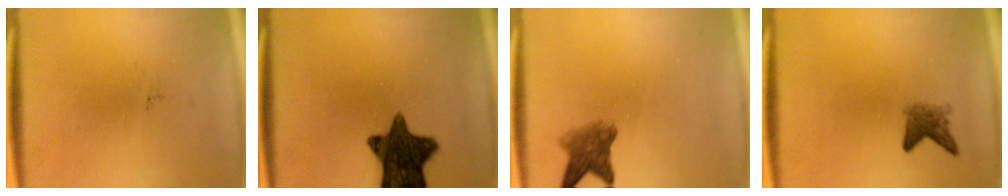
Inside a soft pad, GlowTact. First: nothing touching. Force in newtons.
{"total": 12.6}
{"total": 4.4}
{"total": 2.6}